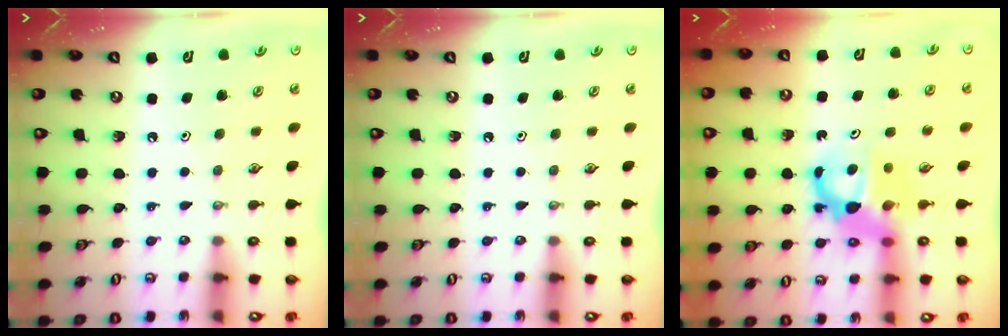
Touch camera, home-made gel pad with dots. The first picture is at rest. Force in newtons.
{"total": 0.0}
{"total": 7.8, "press": 7.7, "slide": 0.7}